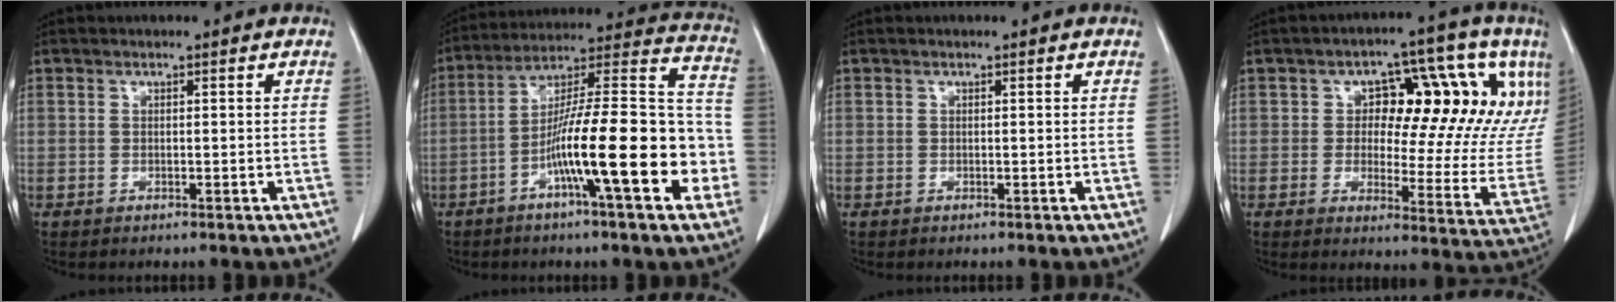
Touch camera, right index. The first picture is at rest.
{"total": 20.1, "force": [-6.6, 2.4, 18.9], "torque": [-0.267, 0.020, -0.106]}
{"total": 0.0}
{"total": 19.3, "force": [6.4, 8.5, 16.2], "torque": [-0.190, 0.029, 0.085]}